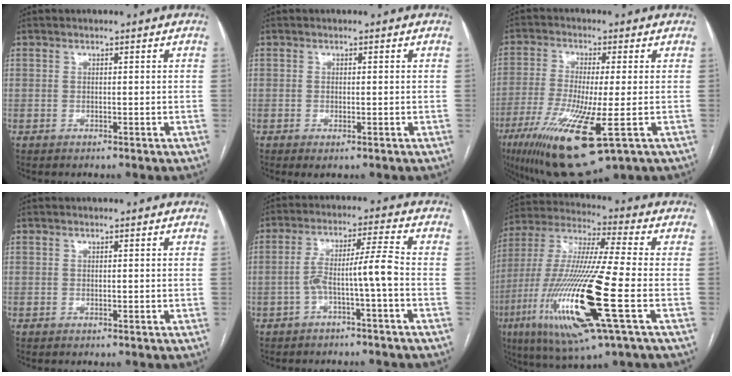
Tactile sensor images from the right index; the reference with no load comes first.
{"total": 1.3, "force": [-0.7, 0.3, 1.0], "torque": [-0.015, -0.003, -0.008]}
{"total": 15.2, "force": [-6.3, 1.9, 13.8], "torque": [-0.275, -0.047, -0.106]}
{"total": 0.0}
{"total": 6.7, "force": [-2.3, -0.7, 6.3], "torque": [-0.114, 0.028, -0.037]}
{"total": 22.8, "force": [-6.9, 1.7, 21.7], "torque": [-0.476, -0.038, -0.130]}